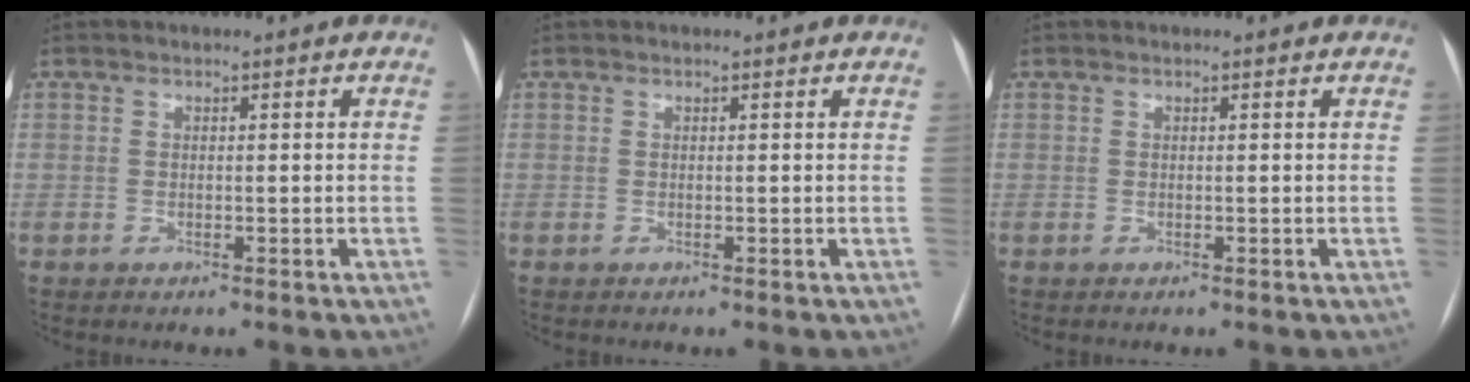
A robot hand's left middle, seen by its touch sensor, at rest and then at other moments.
{"total": 0.0}
{"total": 0.0}